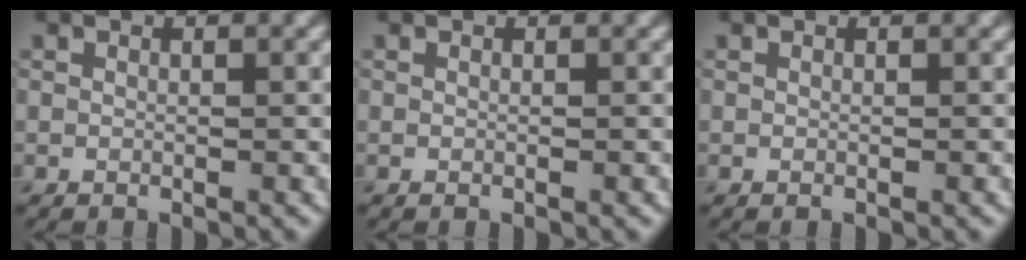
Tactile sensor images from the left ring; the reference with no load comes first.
{"total": 0.0}
{"total": 0.0}